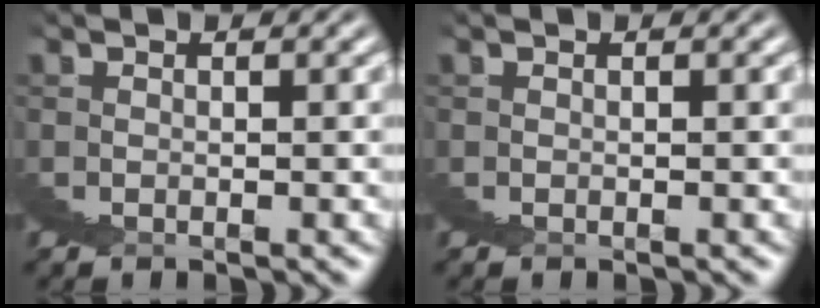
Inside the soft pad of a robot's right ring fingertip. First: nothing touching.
{"total": 0.0}